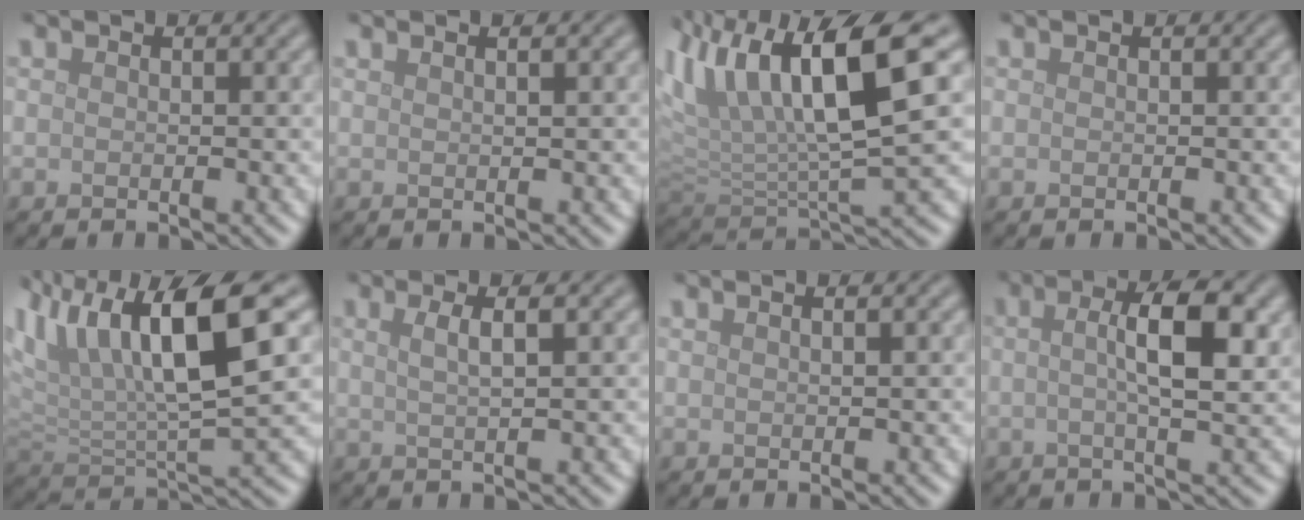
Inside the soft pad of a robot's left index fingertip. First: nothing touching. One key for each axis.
{"total": 1.3, "fx": 0.8, "fy": 0.4, "fz": 1.0, "tx": -0.007, "ty": 0.001, "tz": 0.004}
{"total": 11.9, "fx": 4.7, "fy": 3.1, "fz": 10.4, "tx": -0.182, "ty": 0.016, "tz": 0.087}
{"total": 0.0}
{"total": 10.8, "fx": 4.6, "fy": 3.0, "fz": 9.2, "tx": -0.163, "ty": 0.011, "tz": 0.080}
{"total": 2.6, "fx": 0.8, "fy": 0.8, "fz": 2.3, "tx": -0.030, "ty": 0.003, "tz": 0.011}
{"total": 1.0, "fx": 0.6, "fy": 0.3, "fz": 0.7, "tx": -0.007, "ty": 0.001, "tz": 0.004}
{"total": 6.0, "fx": 0.9, "fy": 1.5, "fz": 5.8, "tx": -0.082, "ty": 0.012, "tz": 0.009}